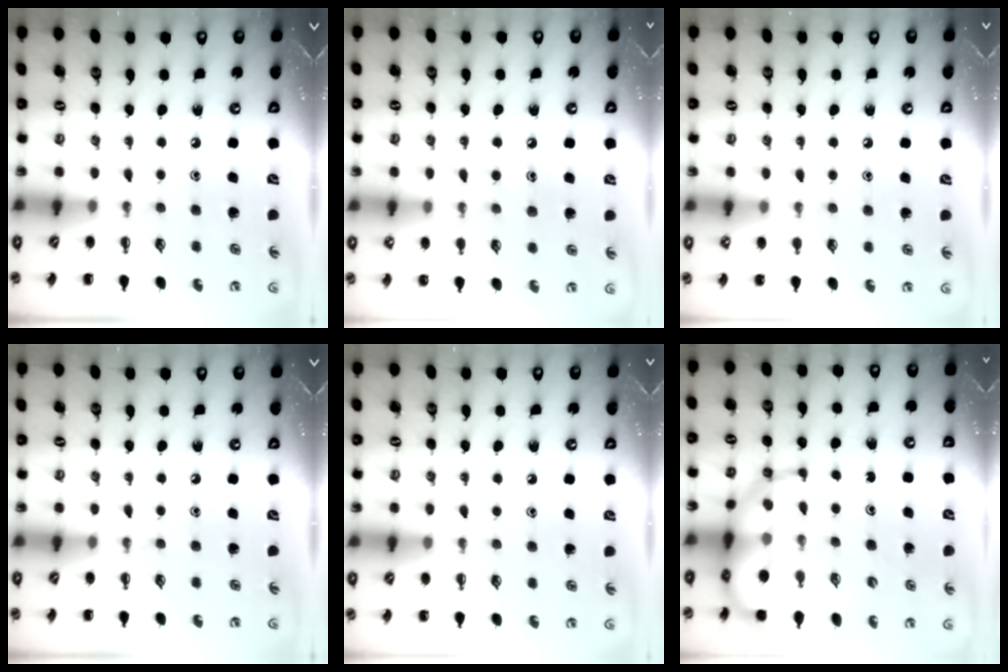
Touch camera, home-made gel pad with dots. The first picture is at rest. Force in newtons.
{"total": 6.8, "press": 6.6, "slide": 1.4}
{"total": 6.2, "press": 5.9, "slide": 2.0}
{"total": 0.0}
{"total": 6.3, "press": 6.0, "slide": 1.9}
{"total": 14.2, "press": 13.6, "slide": 3.9}